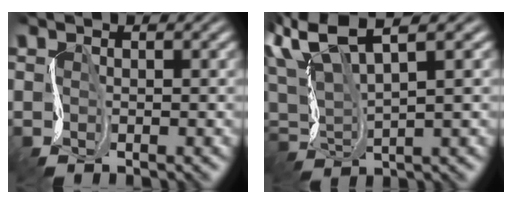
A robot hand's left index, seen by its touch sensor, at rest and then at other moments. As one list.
[{"total": 5.7, "force": [2.2, 1.5, 5.1], "torque": [-0.115, 0.017, 0.035]}]